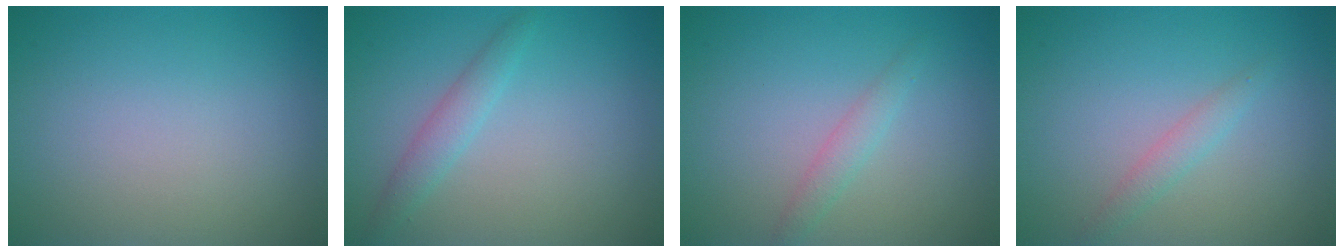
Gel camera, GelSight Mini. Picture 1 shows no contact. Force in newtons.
{"total": 1.8, "press": 1.8, "slide": 0.1}
{"total": 1.4, "press": 1.4, "slide": 0.1}
{"total": 1.4, "press": 1.4, "slide": 0.0}